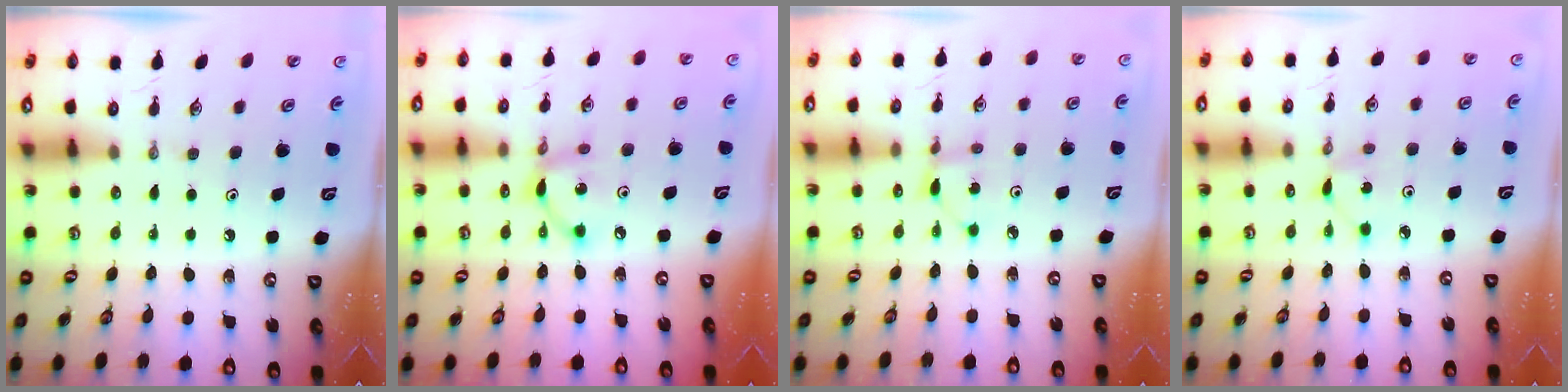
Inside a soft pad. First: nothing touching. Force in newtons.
{"total": 7.7, "press": 7.7, "slide": 0.4}
{"total": 2.1, "press": 2.1, "slide": 0.2}
{"total": 2.2, "press": 2.2, "slide": 0.3}